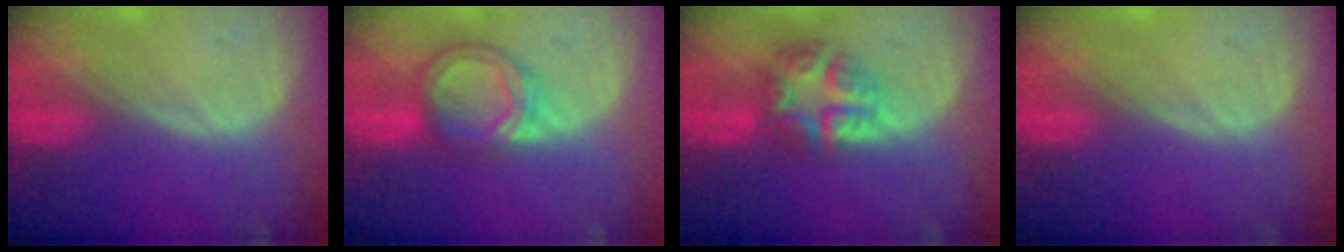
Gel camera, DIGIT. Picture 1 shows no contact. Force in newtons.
{"total": 6.2, "press": 5.8, "slide": 2.4}
{"total": 7.6, "press": 6.6, "slide": 3.9}
{"total": 0.0}